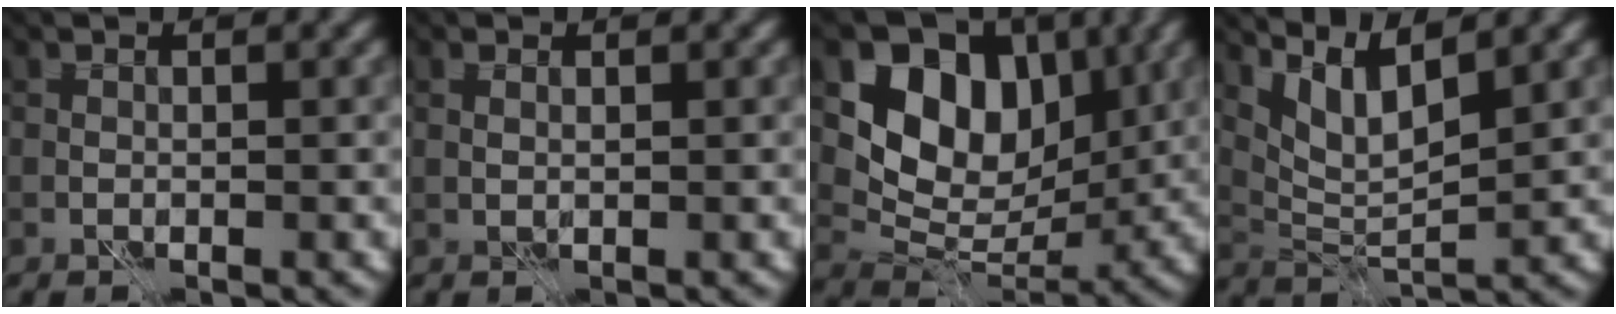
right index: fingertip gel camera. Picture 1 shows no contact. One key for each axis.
{"total": 0.5, "fx": 0.4, "fy": 0.1, "fz": 0.3, "tx": -0.010, "ty": -0.003, "tz": 0.006}
{"total": 9.9, "fx": 3.8, "fy": 7.1, "fz": 5.8, "tx": -0.100, "ty": -0.013, "tz": 0.065}
{"total": 4.9, "fx": 3.1, "fy": 1.5, "fz": 3.4, "tx": -0.077, "ty": -0.008, "tz": 0.065}